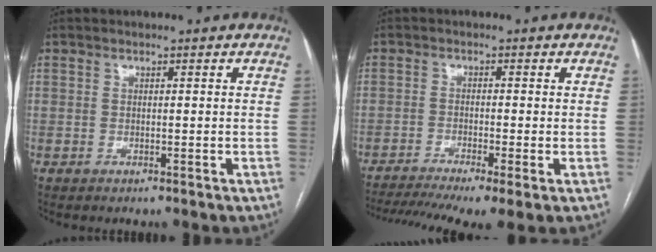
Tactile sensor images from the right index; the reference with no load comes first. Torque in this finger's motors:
{"motor_torque": [1.80, -0.33, 0.58, 0.12]}